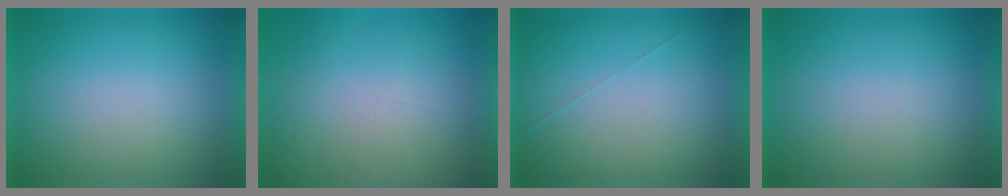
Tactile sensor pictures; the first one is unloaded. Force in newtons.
{"total": 7.1}
{"total": 1.0}
{"total": 0.0}